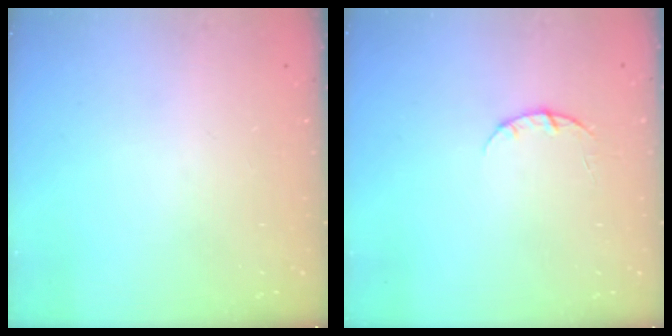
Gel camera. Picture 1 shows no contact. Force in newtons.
{"total": 3.2, "press": 3.2, "slide": 0.3}